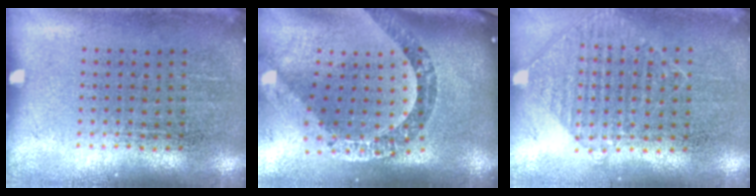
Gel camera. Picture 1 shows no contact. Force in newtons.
{"total": 3.0, "press": 2.2, "slide": 2.0}
{"total": 0.9, "press": 0.8, "slide": 0.3}